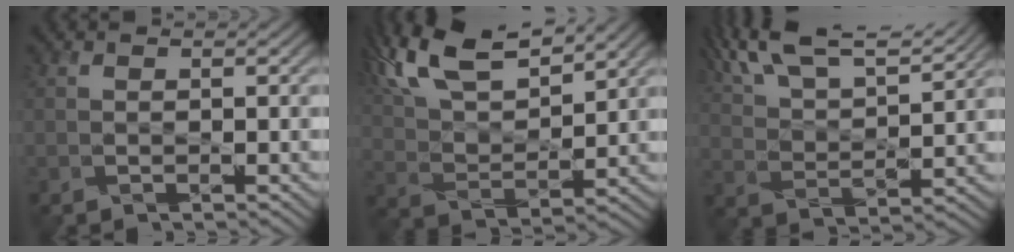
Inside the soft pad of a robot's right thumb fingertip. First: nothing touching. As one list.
[{"total": 13.9, "force": [9.1, 4.9, 9.3], "torque": [-0.225, 0.025, 0.166]}, {"total": 12.8, "force": [9.6, 3.5, 7.7], "torque": [-0.173, 0.010, 0.157]}]